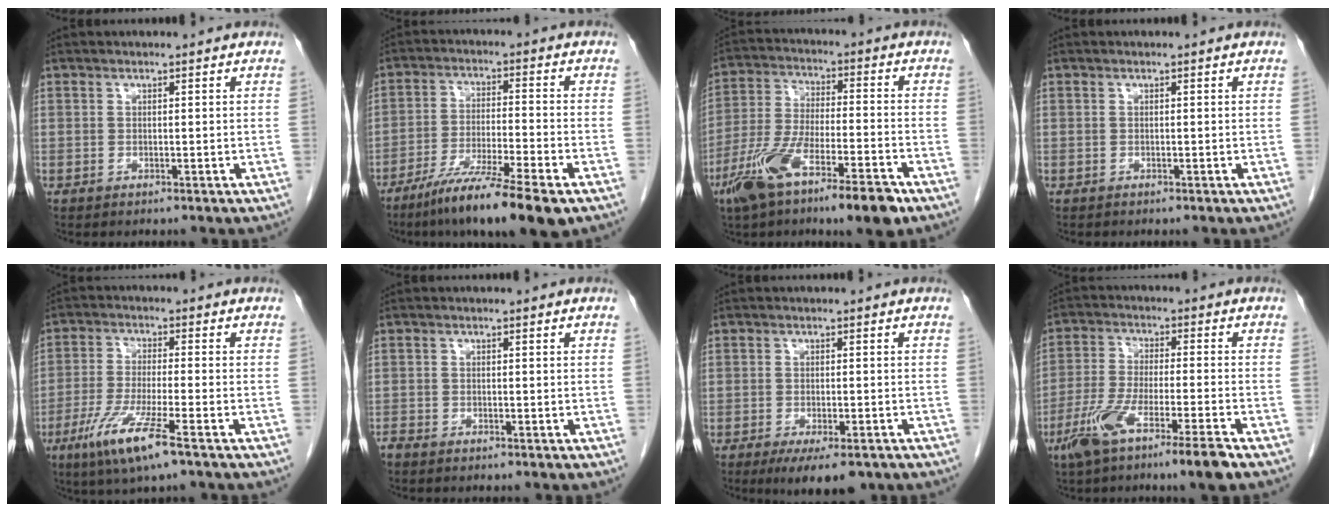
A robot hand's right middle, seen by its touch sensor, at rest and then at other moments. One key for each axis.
{"total": 12.7, "fx": -8.8, "fy": 0.2, "fz": 9.2, "tx": -0.163, "ty": -0.038, "tz": -0.150}
{"total": 14.2, "fx": -8.6, "fy": 2.3, "fz": 11.1, "tx": -0.212, "ty": -0.019, "tz": -0.149}
{"total": 0.0}
{"total": 9.1, "fx": -5.1, "fy": 0.3, "fz": 7.6, "tx": -0.157, "ty": -0.024, "tz": -0.093}
{"total": 1.2, "fx": -1.1, "fy": 0.3, "fz": 0.3, "tx": -0.014, "ty": -0.003, "tz": -0.023}
{"total": 7.2, "fx": -5.0, "fy": 2.0, "fz": 4.8, "tx": -0.068, "ty": -0.014, "tz": -0.071}
{"total": 10.3, "fx": -6.4, "fy": 0.1, "fz": 8.0, "tx": -0.155, "ty": -0.019, "tz": -0.117}